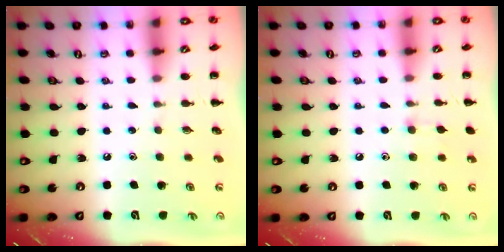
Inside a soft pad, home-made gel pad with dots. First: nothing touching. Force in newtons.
{"total": 5.8, "press": 5.3, "slide": 2.2}